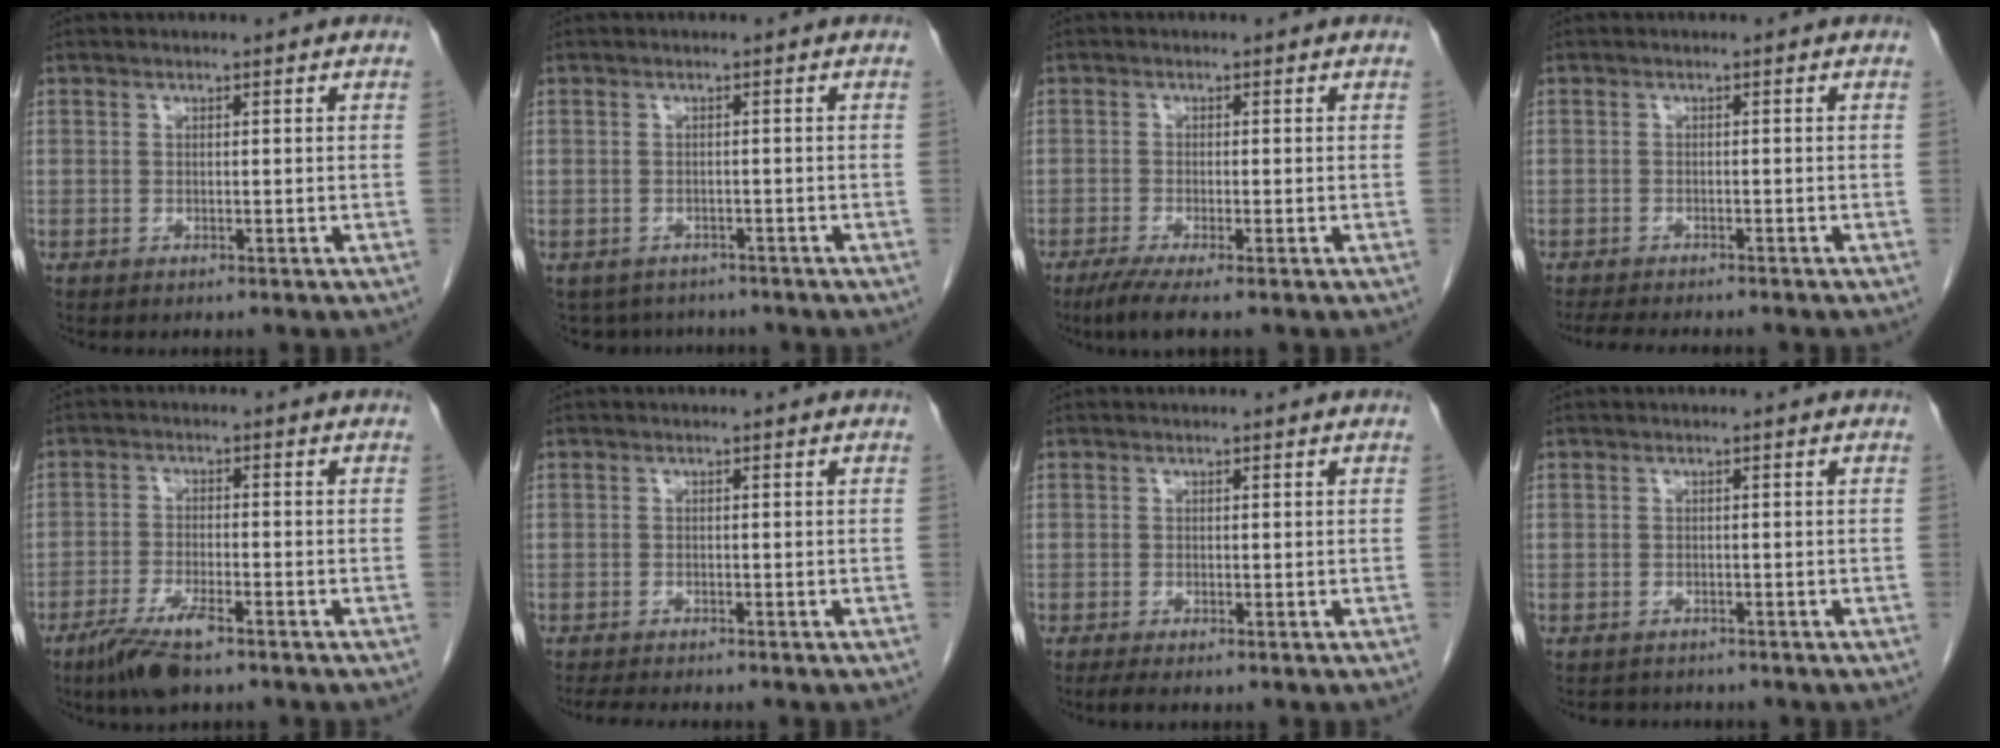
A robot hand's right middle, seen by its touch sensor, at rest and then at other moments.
{"total": 5.6, "force": [-4.7, 2.9, 0.7], "torque": [-0.004, 0.000, -0.060]}
{"total": 4.1, "force": [-2.8, 0.0, 3.0], "torque": [-0.059, -0.014, -0.053]}
{"total": 7.8, "force": [-6.9, 1.4, 3.5], "torque": [-0.050, -0.009, -0.099]}
{"total": 6.7, "force": [-4.6, 1.2, 4.8], "torque": [-0.099, -0.013, -0.080]}
{"total": 4.7, "force": [-4.0, 0.7, 2.3], "torque": [-0.033, -0.010, -0.059]}
{"total": 1.4, "force": [-1.0, 0.1, 1.0], "torque": [-0.023, -0.007, -0.018]}
{"total": 2.5, "force": [-2.3, 1.1, 0.1], "torque": [-0.007, -0.003, -0.031]}